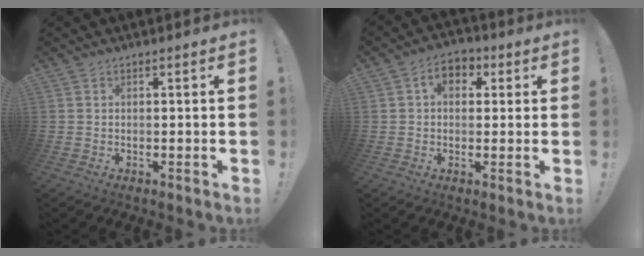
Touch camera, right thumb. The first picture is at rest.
{"total": 7.0, "force": [1.8, 5.2, 4.3], "torque": [-0.058, 0.005, 0.031]}